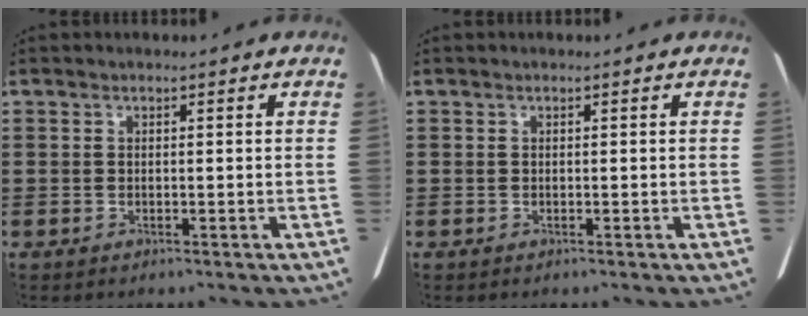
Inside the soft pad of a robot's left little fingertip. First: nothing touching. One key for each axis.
{"total": 0.0}